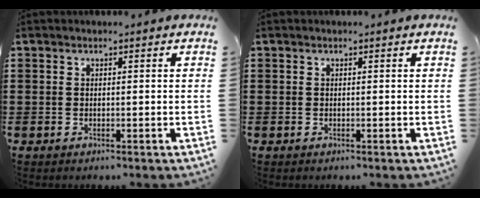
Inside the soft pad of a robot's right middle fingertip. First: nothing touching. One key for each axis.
{"total": 0.0}